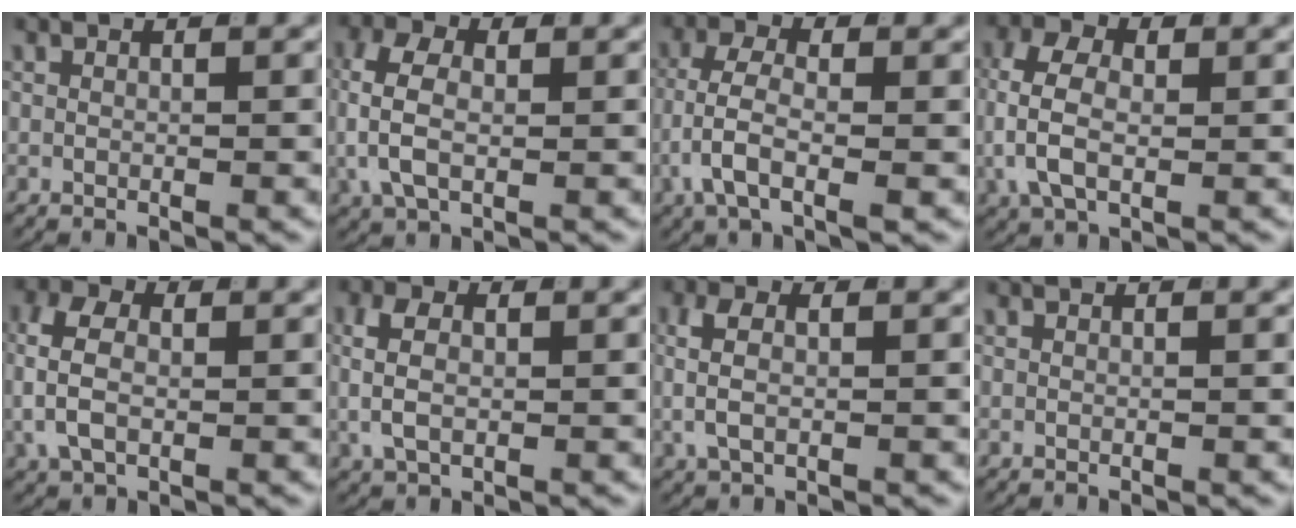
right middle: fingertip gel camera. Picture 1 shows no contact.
{"total": 5.0, "force": [0.2, 3.1, 3.9], "torque": [-0.101, -0.010, 0.008]}
{"total": 4.8, "force": [-1.0, 2.1, 4.2], "torque": [-0.095, -0.014, -0.015]}
{"total": 5.5, "force": [0.0, 3.5, 4.2], "torque": [-0.104, -0.012, 0.005]}
{"total": 4.9, "force": [0.2, 3.3, 3.7], "torque": [-0.093, -0.007, 0.007]}
{"total": 3.9, "force": [0.2, 2.6, 2.9], "torque": [-0.068, -0.006, 0.008]}
{"total": 3.5, "force": [0.1, 2.0, 2.9], "torque": [-0.065, -0.002, 0.003]}
{"total": 0.0}